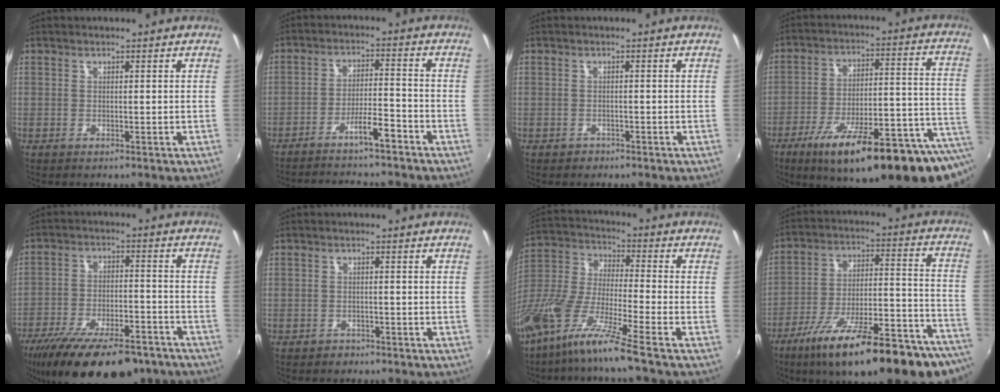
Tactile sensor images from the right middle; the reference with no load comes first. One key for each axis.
{"total": 10.9, "fx": -9.6, "fy": 1.1, "fz": 5.0, "tx": -0.103, "ty": 0.018, "tz": -0.150}
{"total": 1.3, "fx": -0.9, "fy": 1.0, "fz": 0.1, "tx": -0.004, "ty": -0.001, "tz": -0.012}
{"total": 26.4, "fx": -16.5, "fy": 4.7, "fz": 20.1, "tx": -0.272, "ty": -0.045, "tz": -0.236}
{"total": 21.7, "fx": -16.4, "fy": 7.5, "fz": 12.2, "tx": -0.230, "ty": -0.038, "tz": -0.240}
{"total": 1.6, "fx": -1.1, "fy": 1.1, "fz": 0.0, "tx": -0.004, "ty": 0.001, "tz": -0.017}
{"total": 14.5, "fx": -10.0, "fy": 0.5, "fz": 10.5, "tx": -0.210, "ty": -0.024, "tz": -0.201}
{"total": 29.2, "fx": -21.8, "fy": 7.3, "fz": 18.0, "tx": -0.264, "ty": -0.039, "tz": -0.311}